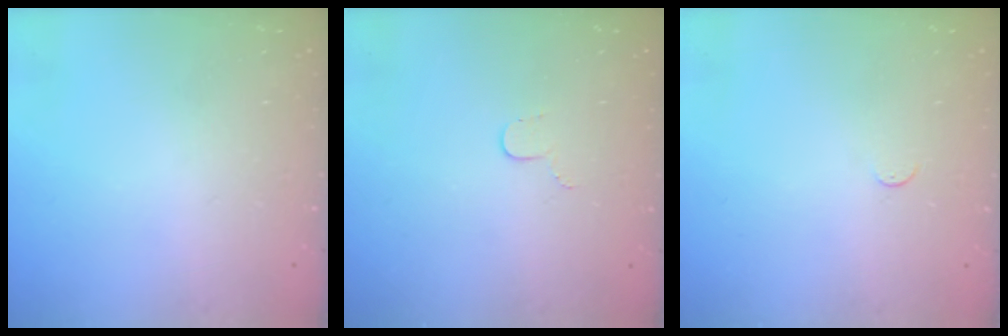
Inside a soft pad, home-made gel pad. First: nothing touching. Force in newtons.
{"total": 3.4, "press": 3.4, "slide": 0.4}
{"total": 2.7, "press": 2.7, "slide": 0.4}